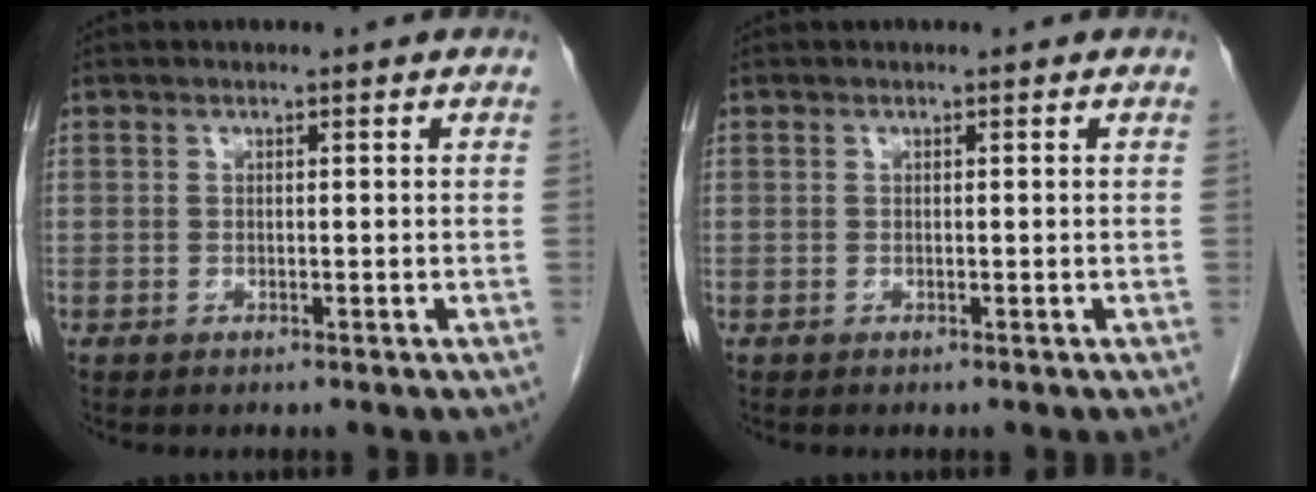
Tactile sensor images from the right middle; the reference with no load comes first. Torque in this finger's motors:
{"motor_torque": [-0.47, -0.08, -0.09, 0.00]}